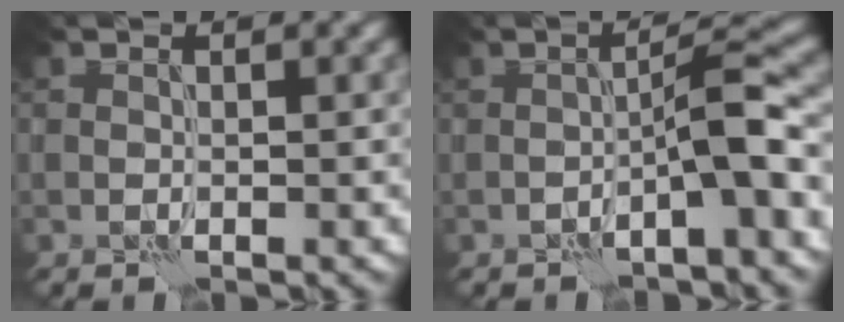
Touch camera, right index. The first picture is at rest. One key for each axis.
{"total": 4.3, "fx": -1.8, "fy": 0.5, "fz": 3.9, "tx": -0.059, "ty": 0.023, "tz": -0.033}